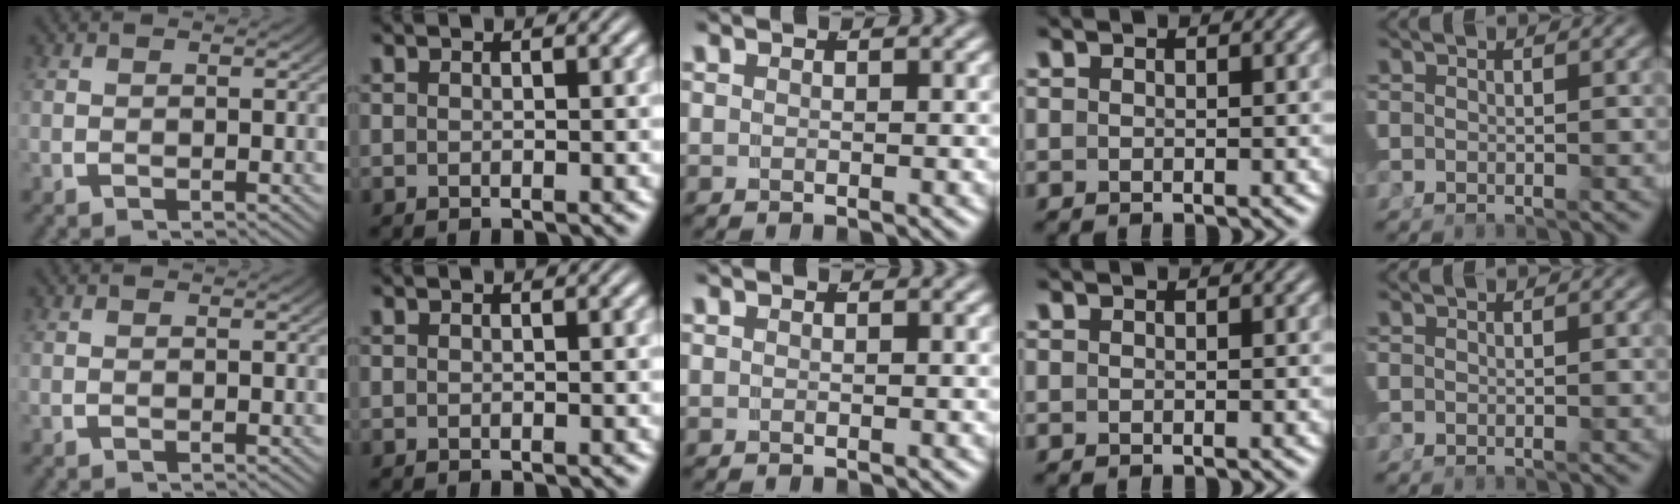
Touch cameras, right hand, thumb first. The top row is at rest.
{}